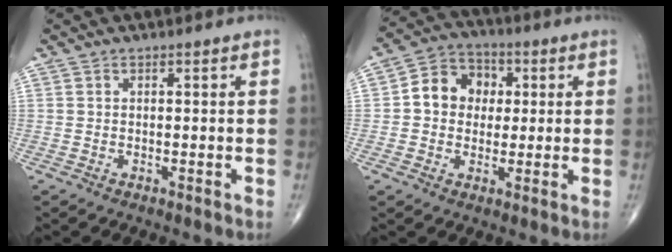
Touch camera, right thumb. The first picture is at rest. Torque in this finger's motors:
{"motor_torque": [-0.16, 0.21, 0.64, 0.13, 0.14]}